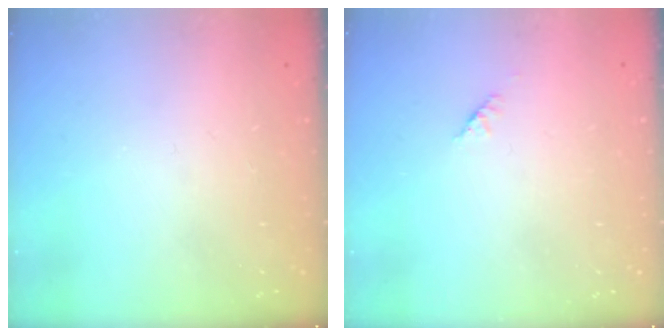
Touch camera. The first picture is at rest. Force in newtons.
{"total": 1.4, "press": 1.3, "slide": 0.5}